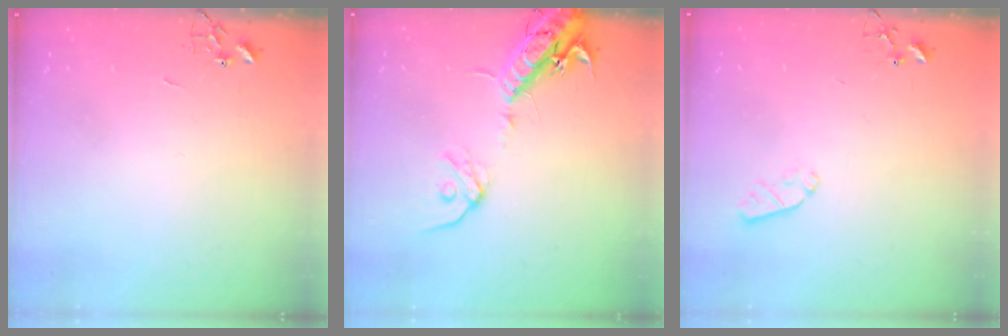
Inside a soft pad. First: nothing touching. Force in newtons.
{"total": 17.2, "press": 16.9, "slide": 3.1}
{"total": 5.2, "press": 5.2, "slide": 0.8}